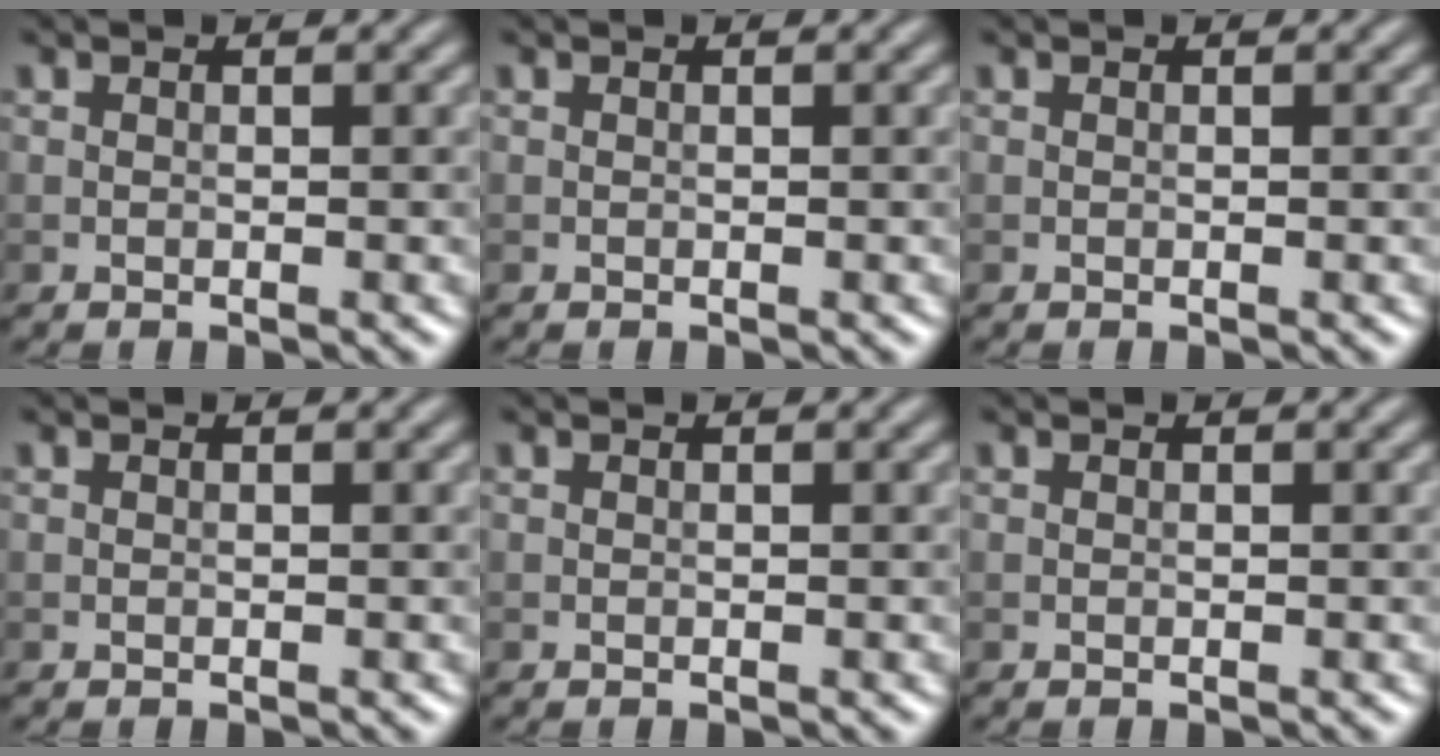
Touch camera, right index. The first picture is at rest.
{"total": 0.0}
{"total": 0.0}
{"total": 0.0}
{"total": 0.0}
{"total": 0.0}